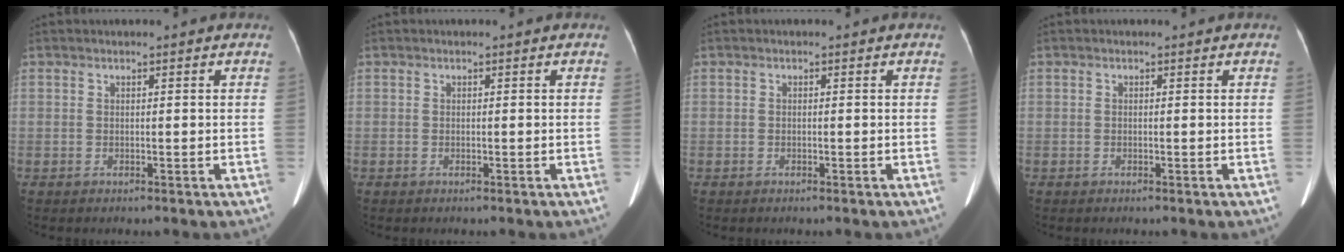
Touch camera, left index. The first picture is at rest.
{"total": 0.0}
{"total": 0.0}
{"total": 0.0}